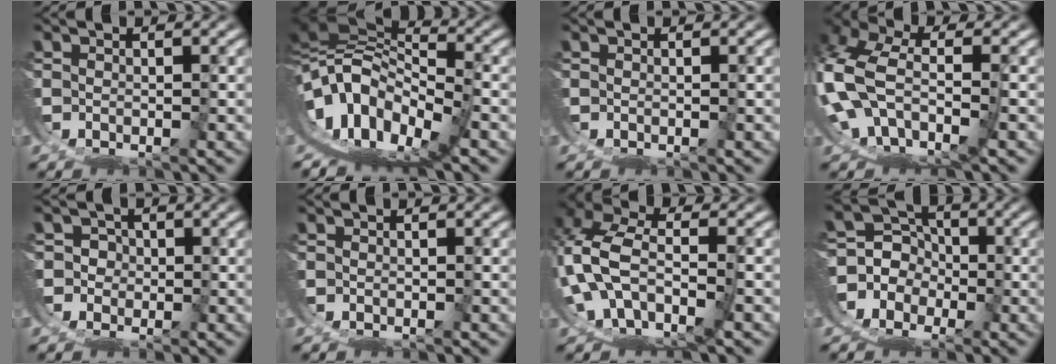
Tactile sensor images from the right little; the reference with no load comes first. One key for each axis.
{"total": 18.2, "fx": 1.0, "fy": 13.7, "fz": 12.0, "tx": -0.227, "ty": -0.017, "tz": 0.010}
{"total": 0.0}
{"total": 10.3, "fx": -1.3, "fy": 8.9, "fz": 5.0, "tx": -0.161, "ty": -0.045, "tz": -0.012}
{"total": 1.5, "fx": 0.3, "fy": 1.4, "fz": -0.5, "tx": 0.007, "ty": -0.008, "tz": 0.005}
{"total": 0.0}
{"total": 11.0, "fx": -0.8, "fy": 9.5, "fz": 5.6, "tx": -0.157, "ty": -0.042, "tz": -0.006}
{"total": 9.3, "fx": -0.5, "fy": 8.4, "fz": 3.8, "tx": -0.094, "ty": -0.025, "tz": -0.015}